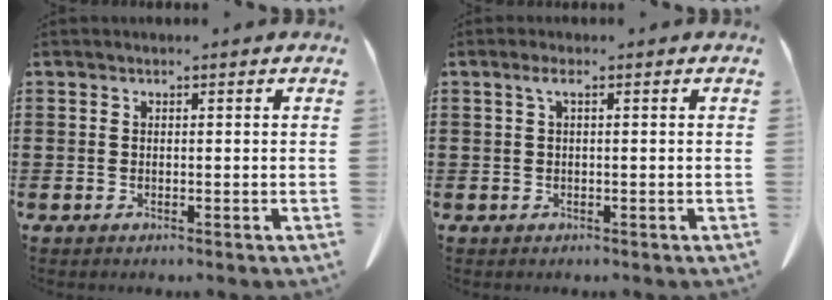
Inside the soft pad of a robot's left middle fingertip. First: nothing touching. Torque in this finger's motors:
{"motor_torque": [0.16, 0.15, -0.02, 0.01]}